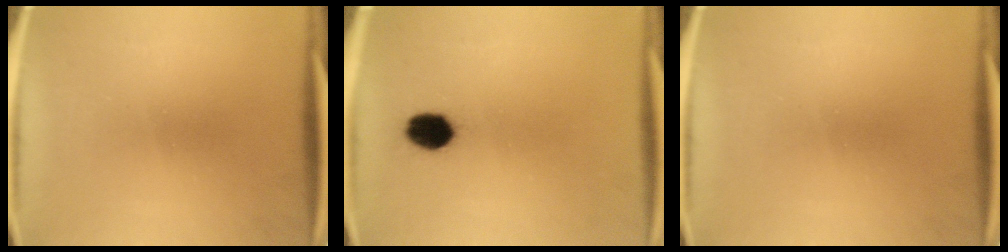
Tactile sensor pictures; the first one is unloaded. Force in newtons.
{"total": 5.8}
{"total": 0.0}